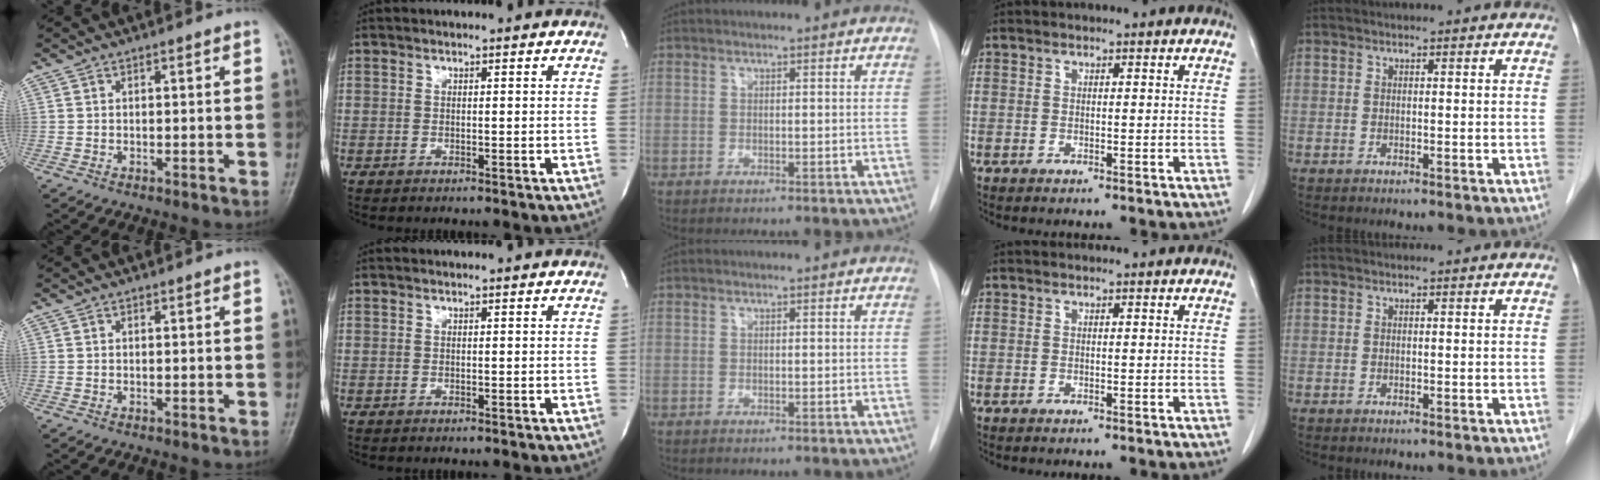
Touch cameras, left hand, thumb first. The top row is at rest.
{}